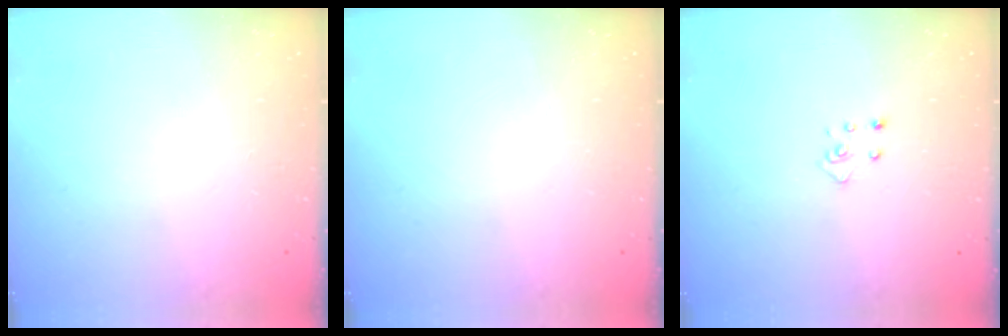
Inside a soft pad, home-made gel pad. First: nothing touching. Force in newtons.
{"total": 0.0}
{"total": 3.9, "press": 3.9, "slide": 0.2}